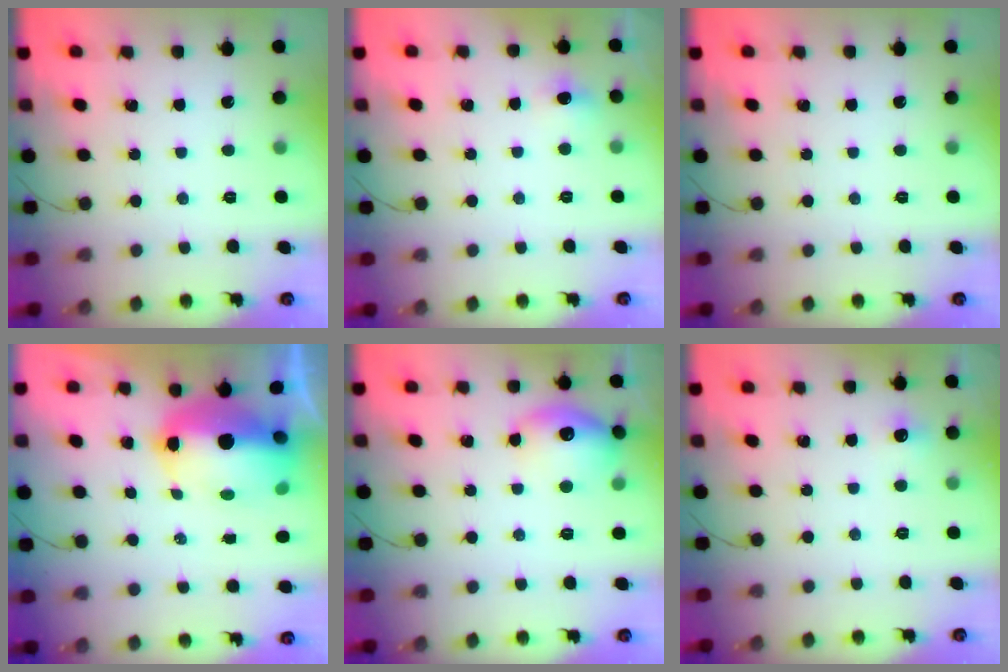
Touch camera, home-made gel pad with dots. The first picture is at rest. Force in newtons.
{"total": 5.8, "press": 4.8, "slide": 3.1}
{"total": 0.0}
{"total": 14.3, "press": 14.1, "slide": 2.3}
{"total": 14.1, "press": 14.1, "slide": 1.2}
{"total": 4.2, "press": 3.9, "slide": 1.7}